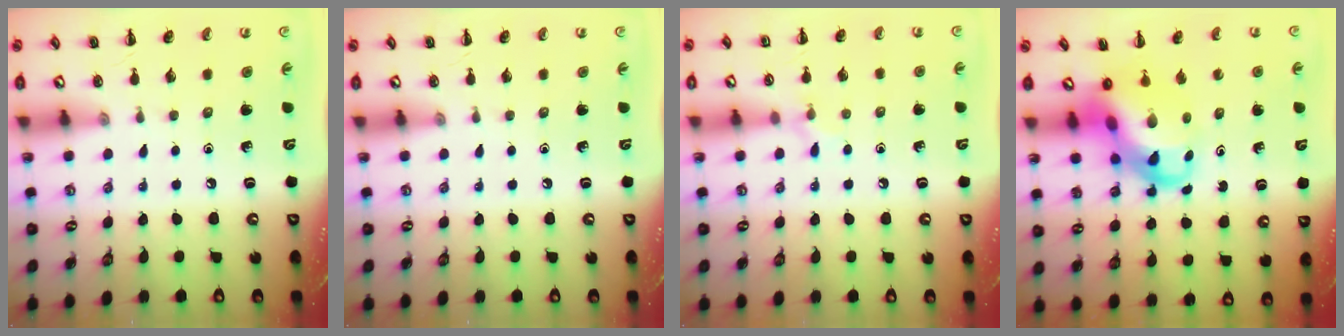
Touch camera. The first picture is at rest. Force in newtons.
{"total": 0.0}
{"total": 5.8, "press": 5.5, "slide": 2.0}
{"total": 8.4, "press": 8.1, "slide": 2.3}